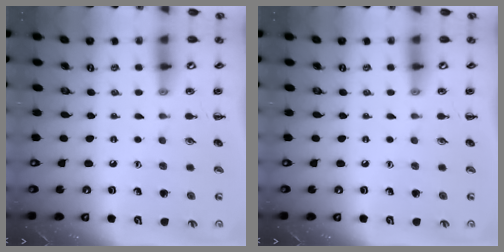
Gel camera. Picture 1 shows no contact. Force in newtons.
{"total": 0.0}